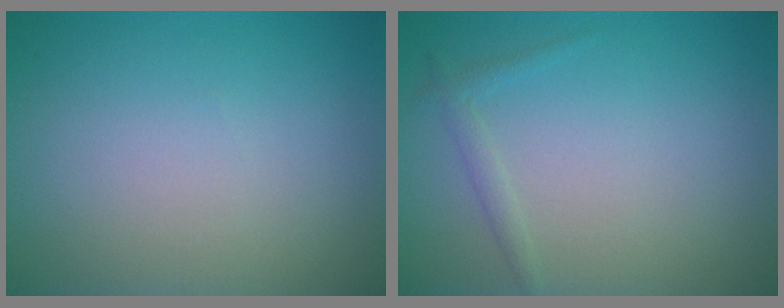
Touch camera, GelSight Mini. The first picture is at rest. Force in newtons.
{"total": 1.0, "press": 1.0, "slide": 0.0}